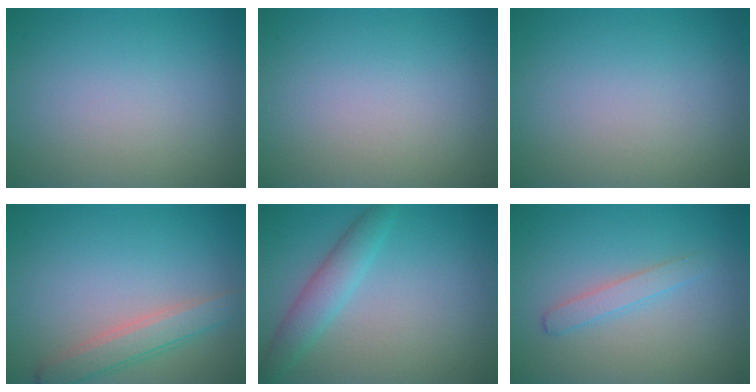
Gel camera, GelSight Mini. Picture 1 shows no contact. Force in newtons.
{"total": 0.0}
{"total": 0.0}
{"total": 2.9, "press": 2.9, "slide": 0.1}
{"total": 3.0, "press": 3.0, "slide": 0.1}
{"total": 1.6, "press": 1.6, "slide": 0.0}